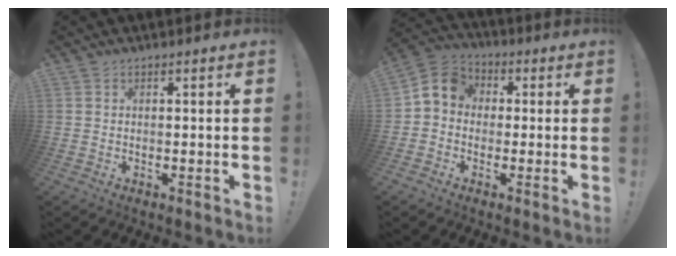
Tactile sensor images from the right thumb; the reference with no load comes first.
{"total": 7.2, "force": [-0.1, 6.3, 3.5], "torque": [-0.059, 0.017, 0.002]}